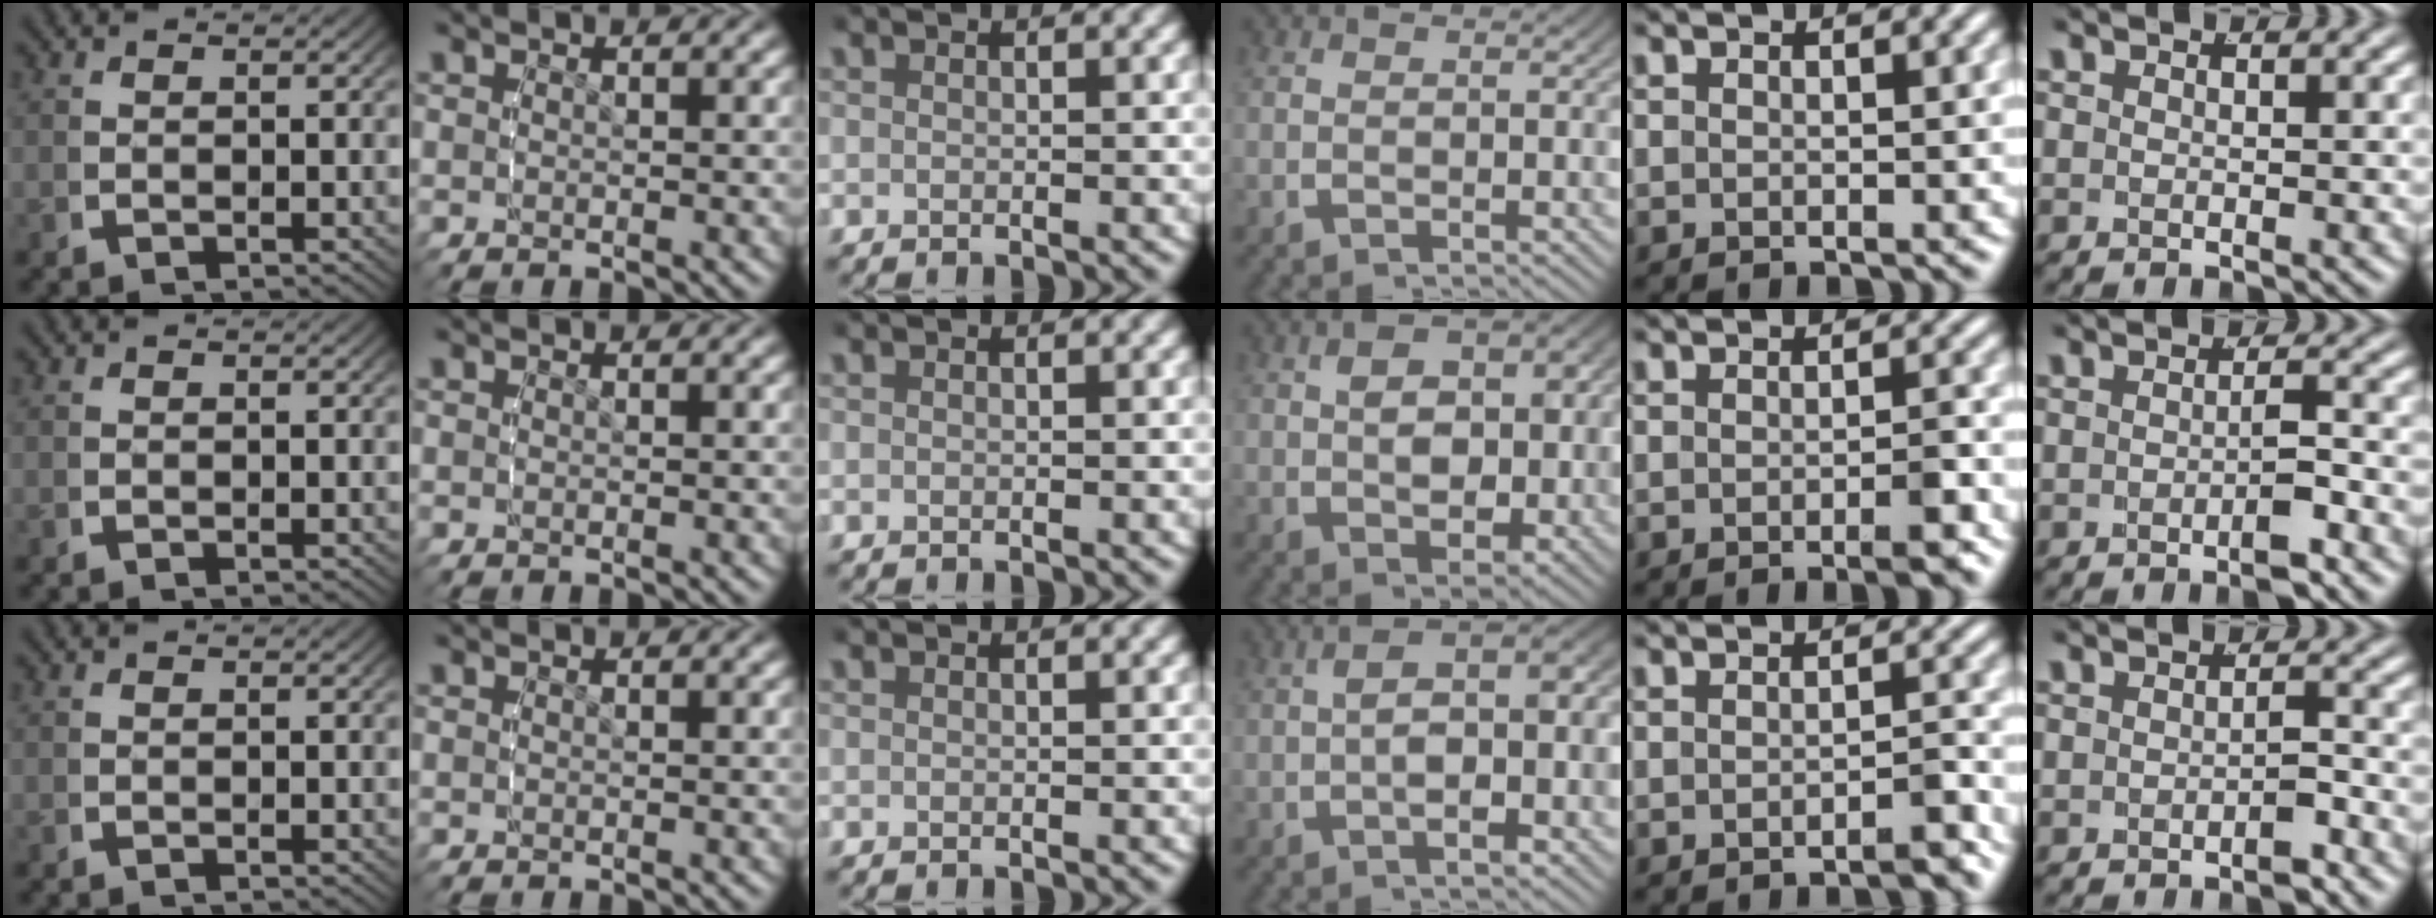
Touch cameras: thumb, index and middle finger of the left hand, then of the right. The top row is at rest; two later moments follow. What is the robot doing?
{"motion": "lift_and_place", "object": "sponge"}